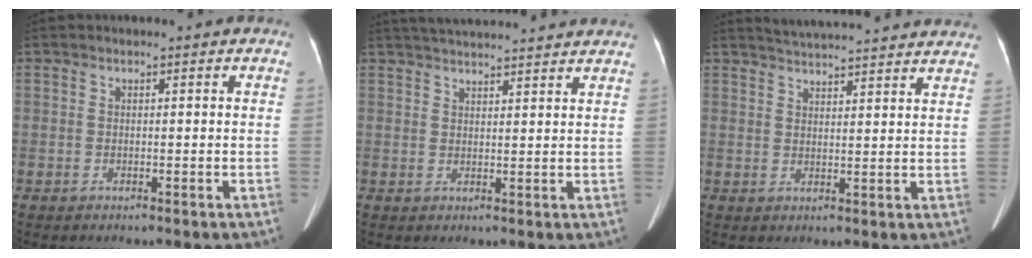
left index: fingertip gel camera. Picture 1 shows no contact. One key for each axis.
{"total": 14.6, "fx": 13.6, "fy": 0.8, "fz": 5.2, "tx": -0.090, "ty": 0.037, "tz": 0.185}
{"total": 16.5, "fx": 15.6, "fy": 1.2, "fz": 5.2, "tx": -0.082, "ty": 0.017, "tz": 0.201}